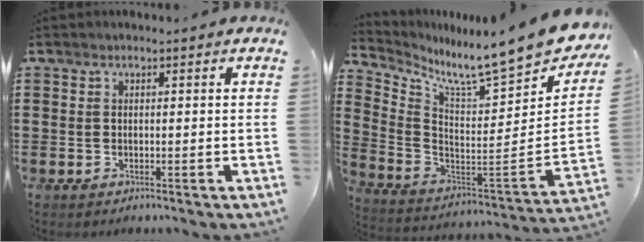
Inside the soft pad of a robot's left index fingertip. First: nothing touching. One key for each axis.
{"total": 9.8, "fx": 8.4, "fy": -0.1, "fz": 5.0, "tx": -0.105, "ty": -0.085, "tz": 0.130}